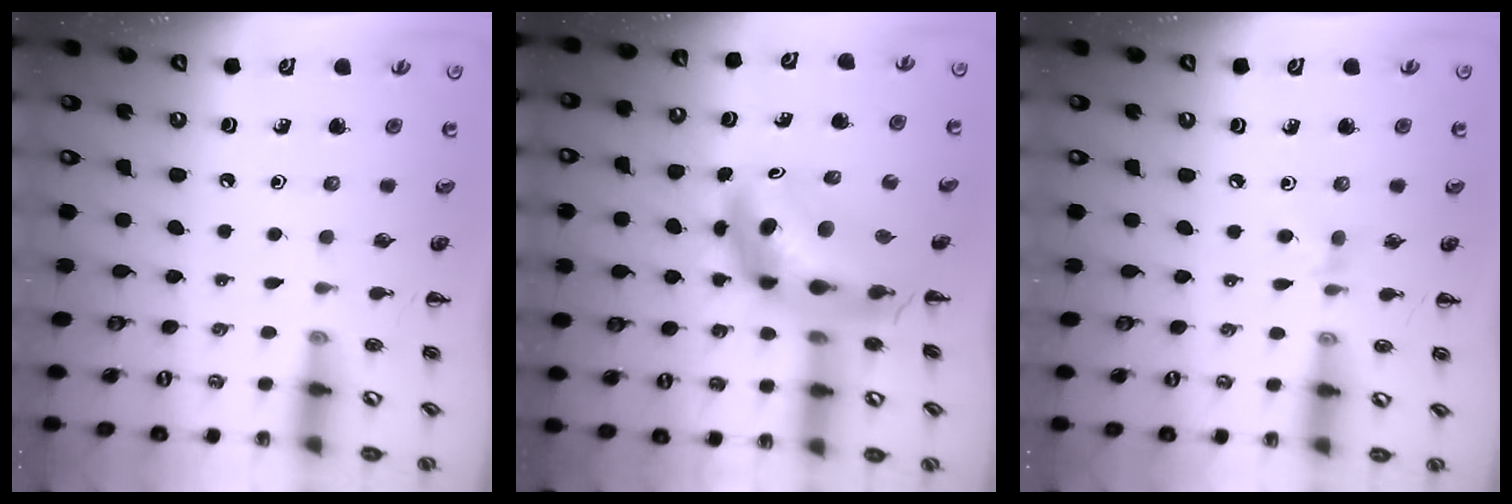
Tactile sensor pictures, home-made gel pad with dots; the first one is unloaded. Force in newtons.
{"total": 8.3, "press": 7.9, "slide": 2.6}
{"total": 3.9, "press": 3.6, "slide": 1.6}